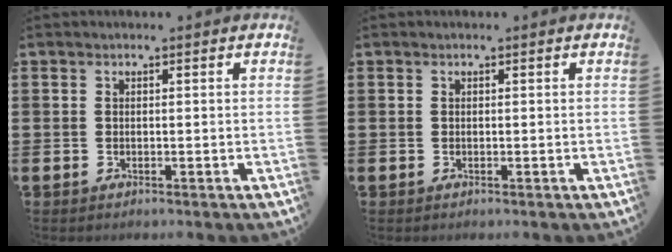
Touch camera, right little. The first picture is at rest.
{"total": 0.0}